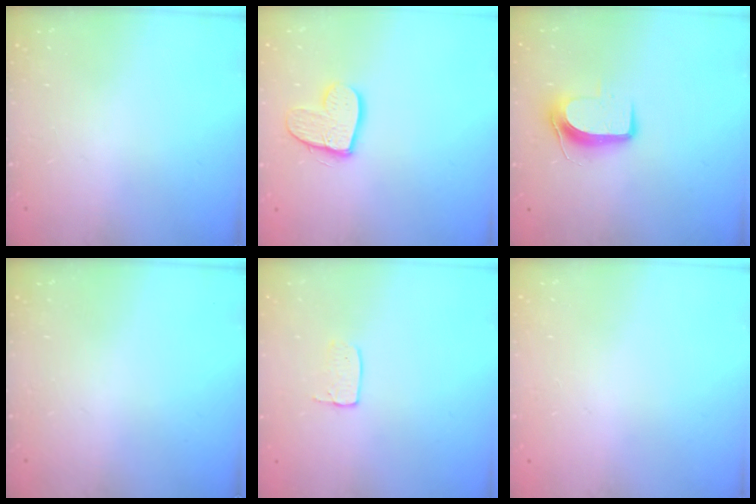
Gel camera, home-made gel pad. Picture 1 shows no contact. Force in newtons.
{"total": 12.0, "press": 11.9, "slide": 0.9}
{"total": 9.3, "press": 9.3, "slide": 1.1}
{"total": 0.0}
{"total": 3.5, "press": 3.5, "slide": 0.2}
{"total": 0.0}